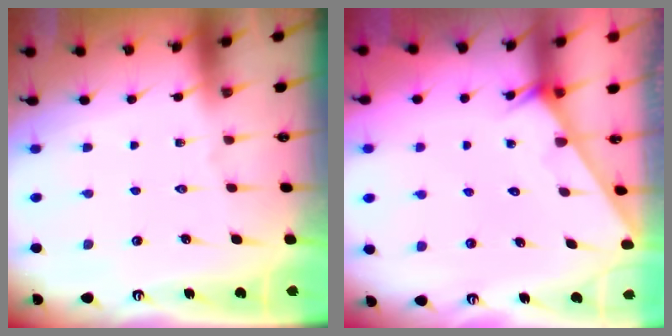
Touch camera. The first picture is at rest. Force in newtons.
{"total": 1.8, "press": 1.8, "slide": 0.1}